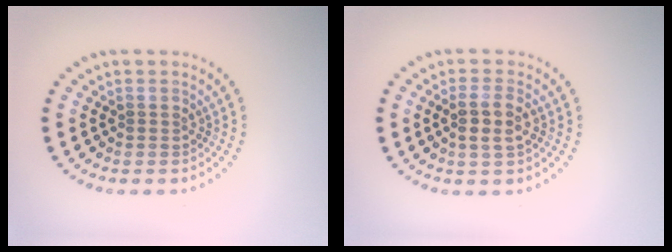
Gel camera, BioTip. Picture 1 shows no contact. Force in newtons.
{"total": 2.5, "press": 2.2, "slide": 1.1}